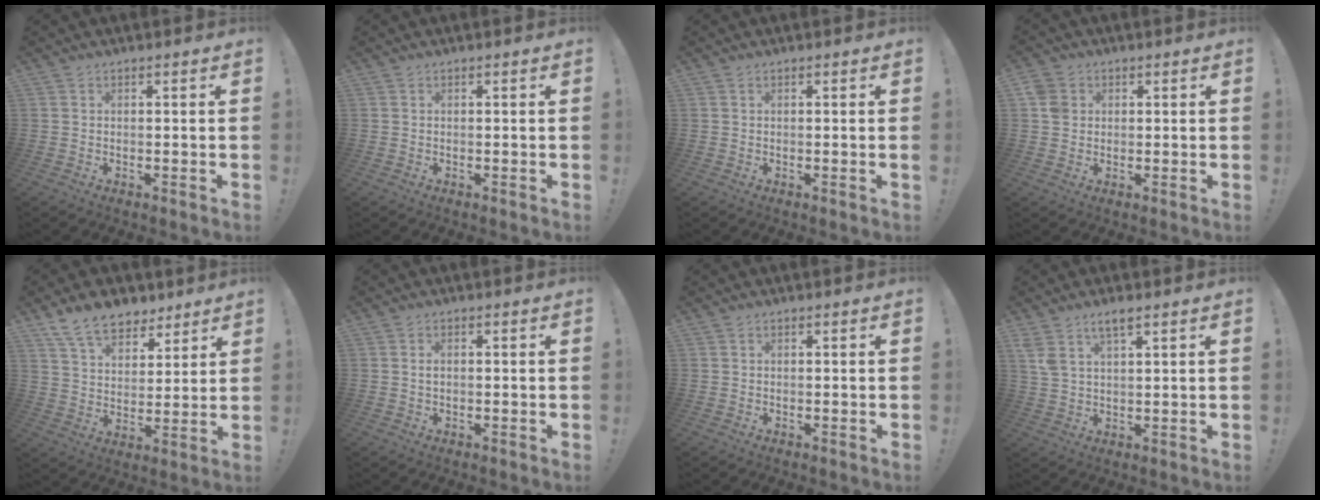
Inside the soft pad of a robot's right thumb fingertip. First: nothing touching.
{"total": 0.0}
{"total": 0.6, "force": [0.2, -0.3, 0.4], "torque": [-0.001, -0.004, 0.001]}
{"total": 4.3, "force": [1.0, 3.8, 1.7], "torque": [-0.021, 0.007, 0.022]}
{"total": 12.5, "force": [9.1, 7.1, 4.9], "torque": [-0.089, -0.055, 0.174]}
{"total": 1.0, "force": [0.1, 0.5, 0.8], "torque": [-0.016, 0.003, 0.001]}
{"total": 0.0}
{"total": 5.4, "force": [3.7, 1.6, 3.6], "torque": [-0.066, -0.017, 0.068]}